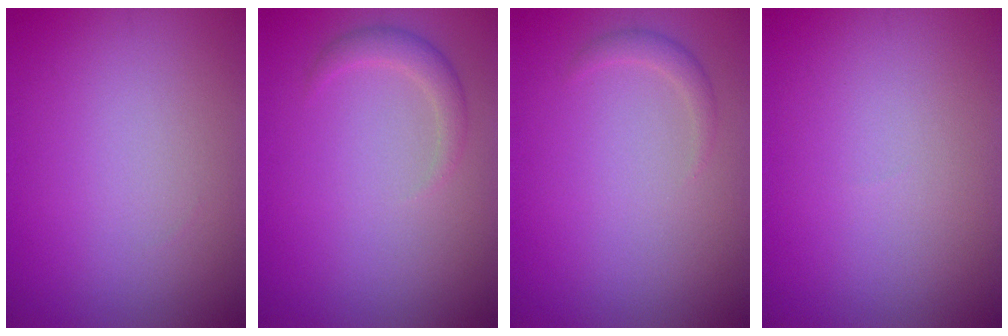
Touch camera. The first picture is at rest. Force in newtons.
{"total": 1.8, "press": 1.8, "slide": 0.2}
{"total": 1.2, "press": 1.2, "slide": 0.1}
{"total": 0.0}